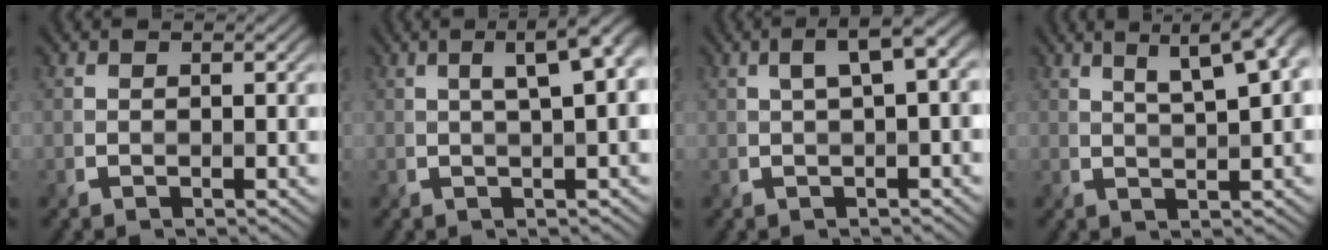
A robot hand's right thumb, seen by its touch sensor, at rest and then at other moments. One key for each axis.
{"total": 6.5, "fx": 1.6, "fy": 1.7, "fz": 6.1, "tx": -0.068, "ty": 0.028, "tz": 0.016}
{"total": 4.4, "fx": 1.0, "fy": 1.0, "fz": 4.1, "tx": -0.068, "ty": 0.019, "tz": 0.016}
{"total": 9.0, "fx": 4.6, "fy": 2.4, "fz": 7.4, "tx": -0.086, "ty": 0.034, "tz": 0.053}